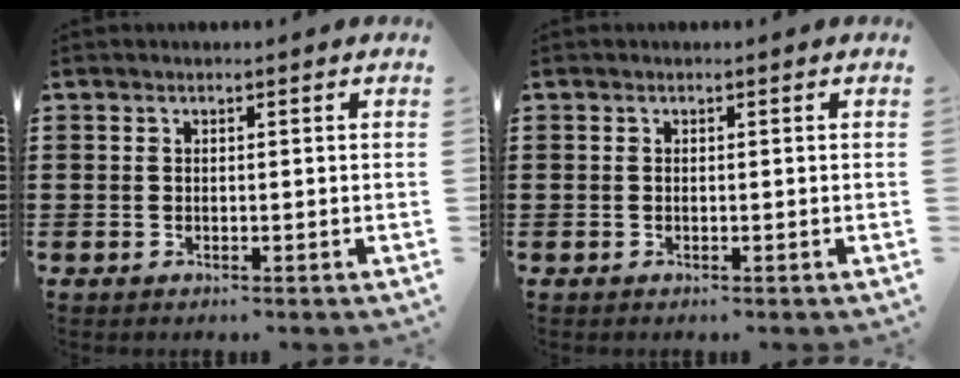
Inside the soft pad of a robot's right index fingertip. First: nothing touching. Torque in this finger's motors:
{"motor_torque": [2.14, 0.00, -0.07, -0.08]}